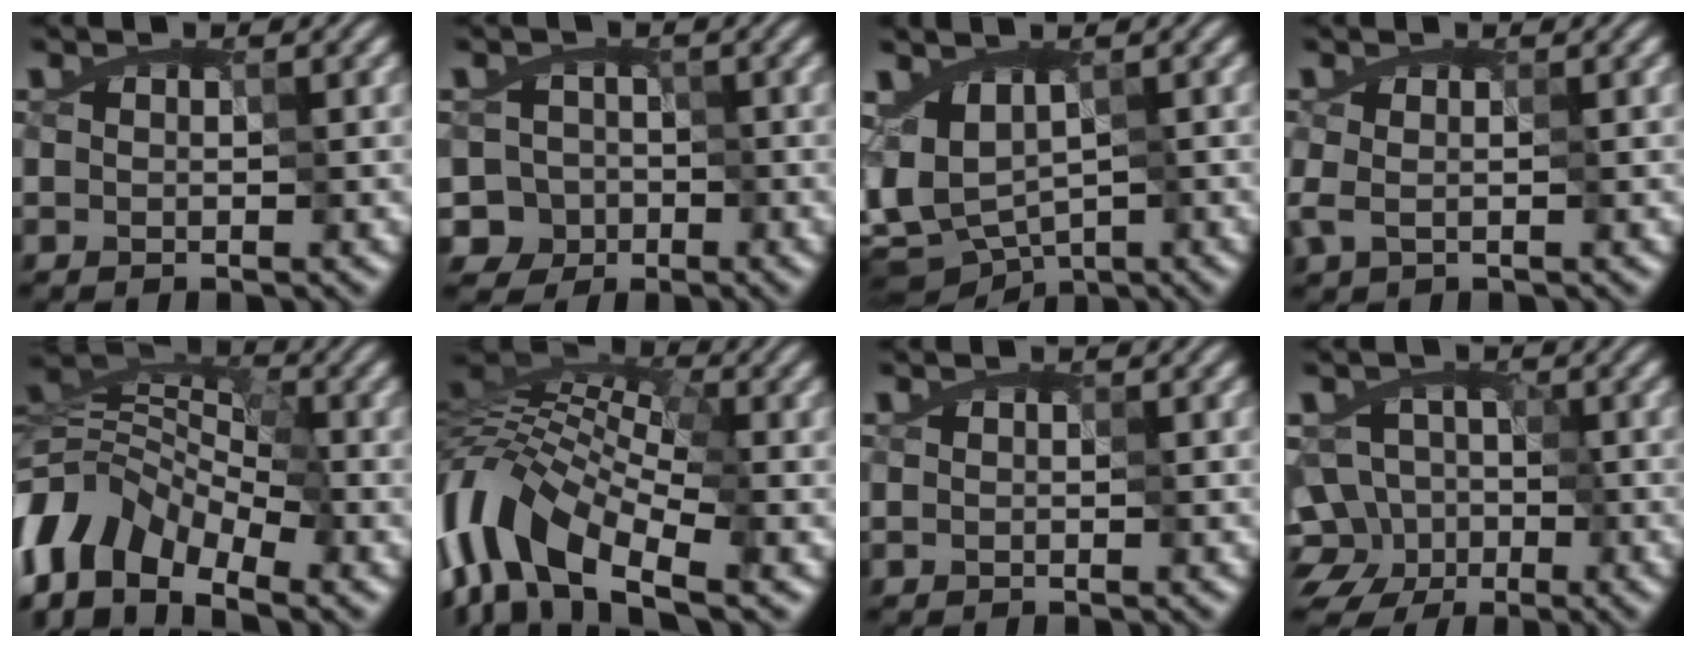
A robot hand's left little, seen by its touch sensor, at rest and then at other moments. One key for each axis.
{"total": 5.2, "fx": -2.3, "fy": 4.6, "fz": 1.0, "tx": -0.006, "ty": 0.013, "tz": -0.077}
{"total": 4.3, "fx": -0.8, "fy": 3.2, "fz": 2.8, "tx": -0.044, "ty": -0.015, "tz": -0.014}
{"total": 0.9, "fx": 0.1, "fy": 0.3, "fz": 0.8, "tx": -0.022, "ty": -0.001, "tz": 0.000}
{"total": 8.6, "fx": -5.6, "fy": 4.4, "fz": 4.8, "tx": -0.096, "ty": 0.013, "tz": -0.126}
{"total": 12.1, "fx": -4.8, "fy": 5.7, "fz": 9.6, "tx": -0.203, "ty": 0.019, "tz": -0.111}
{"total": 0.0}
{"total": 7.9, "fx": -3.4, "fy": 6.5, "fz": 2.8, "tx": -0.037, "ty": 0.008, "tz": -0.095}